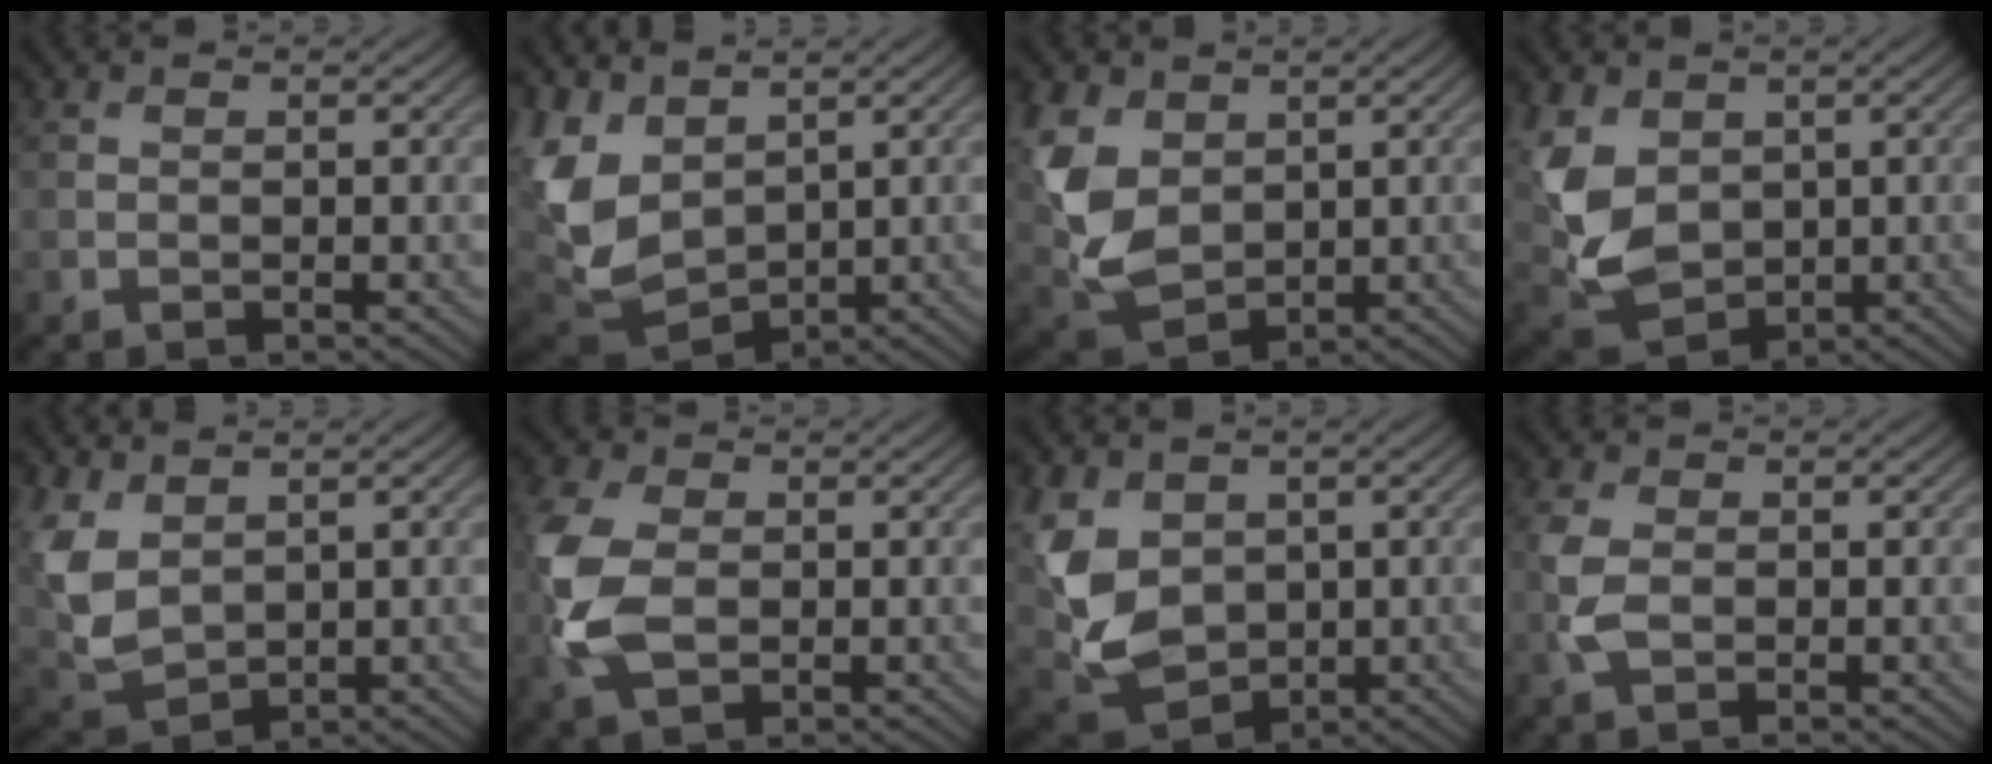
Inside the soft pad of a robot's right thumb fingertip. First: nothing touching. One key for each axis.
{"total": 10.7, "fx": 2.8, "fy": 7.1, "fz": 7.6, "tx": -0.226, "ty": -0.005, "tz": 0.055}
{"total": 9.9, "fx": 2.4, "fy": 7.1, "fz": 6.5, "tx": -0.189, "ty": 0.002, "tz": 0.046}
{"total": 8.5, "fx": 1.5, "fy": 6.3, "fz": 5.5, "tx": -0.149, "ty": -0.007, "tz": 0.028}
{"total": 7.5, "fx": 2.6, "fy": 4.8, "fz": 5.0, "tx": -0.145, "ty": -0.005, "tz": 0.059}
{"total": 7.8, "fx": -0.7, "fy": 4.9, "fz": 6.0, "tx": -0.173, "ty": -0.005, "tz": -0.019}
{"total": 9.5, "fx": 1.5, "fy": 7.2, "fz": 6.1, "tx": -0.177, "ty": -0.005, "tz": 0.024}
{"total": 3.1, "fx": -0.7, "fy": 1.5, "fz": 2.6, "tx": -0.075, "ty": 0.000, "tz": -0.022}